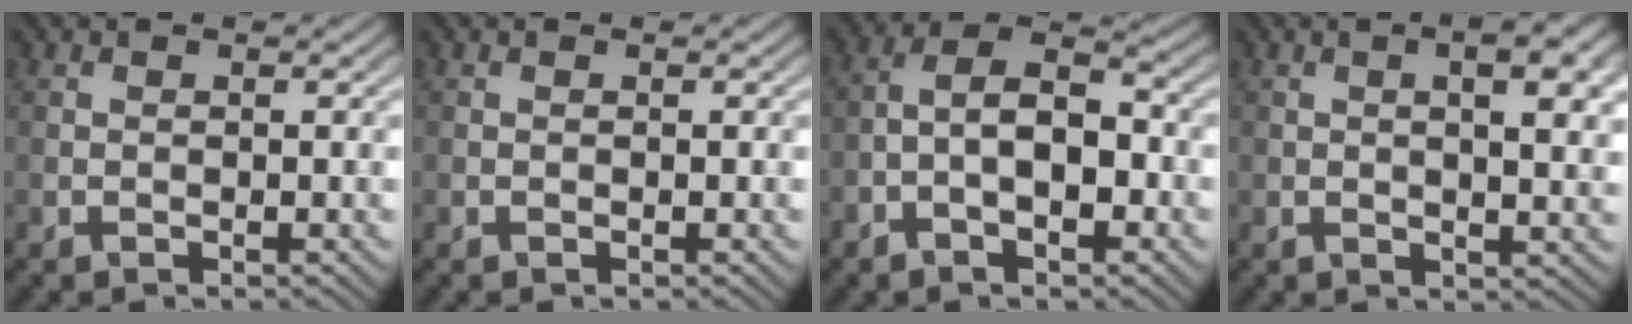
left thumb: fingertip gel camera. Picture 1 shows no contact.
{"total": 0.0}
{"total": 7.1, "force": [-2.2, 3.3, 5.9], "torque": [-0.101, 0.016, -0.047]}
{"total": 7.0, "force": [1.7, 2.2, 6.5], "torque": [-0.096, 0.002, 0.023]}